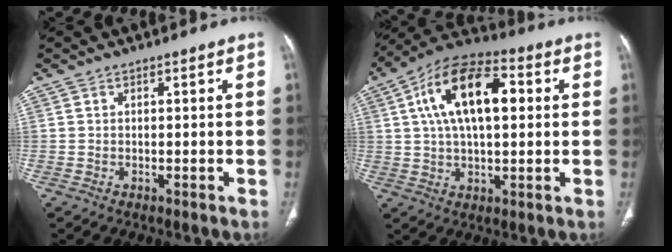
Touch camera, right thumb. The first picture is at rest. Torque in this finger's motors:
{"motor_torque": [-0.53, 2.89, 1.67, -0.01, 0.20]}